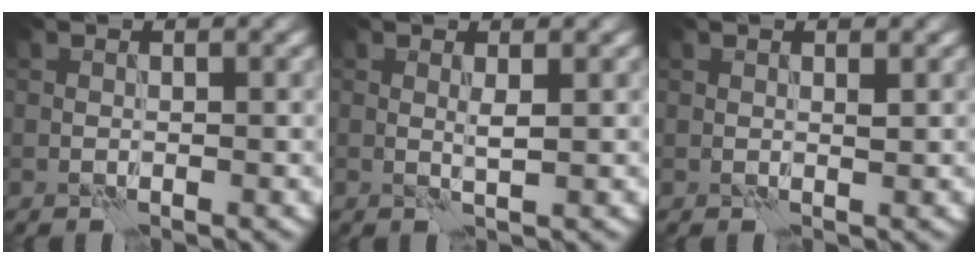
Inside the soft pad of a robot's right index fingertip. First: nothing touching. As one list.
[{"total": 1.0, "force": [0.5, -0.2, 0.8], "torque": [-0.017, 0.002, 0.007]}, {"total": 0.6, "force": [0.4, 0.0, 0.4], "torque": [-0.007, 0.004, 0.007]}]